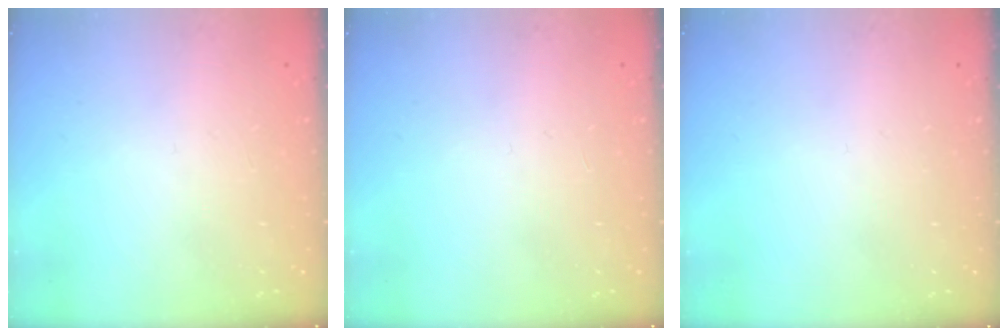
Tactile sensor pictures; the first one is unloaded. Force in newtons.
{"total": 0.0}
{"total": 0.0}